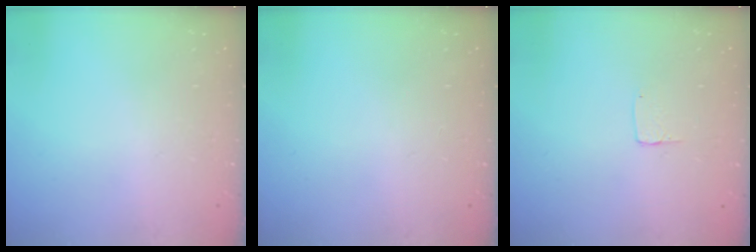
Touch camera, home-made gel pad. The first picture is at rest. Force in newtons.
{"total": 0.0}
{"total": 3.7, "press": 3.6, "slide": 0.3}